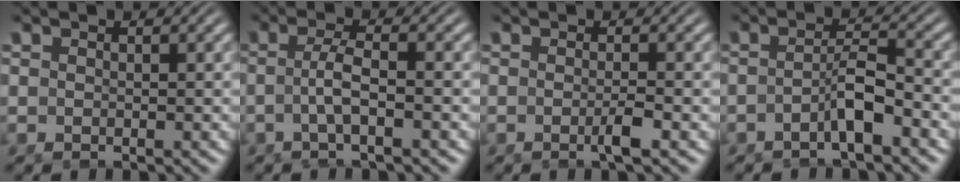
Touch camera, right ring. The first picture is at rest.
{"total": 2.8, "force": [-1.0, -0.1, 2.6], "torque": [-0.054, -0.007, -0.014]}
{"total": 1.5, "force": [-0.8, -0.4, 1.1], "torque": [-0.015, 0.000, -0.017]}
{"total": 2.8, "force": [-1.8, -0.2, 2.1], "torque": [-0.029, -0.008, -0.027]}